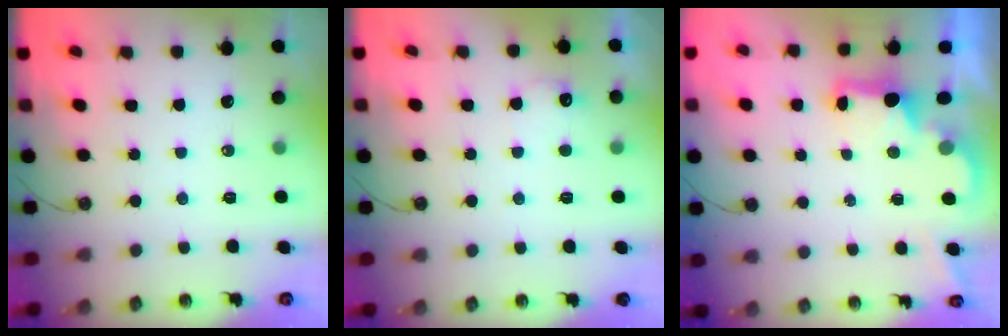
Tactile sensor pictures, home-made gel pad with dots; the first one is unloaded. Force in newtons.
{"total": 6.1, "press": 5.9, "slide": 1.3}
{"total": 2.5, "press": 2.3, "slide": 0.8}